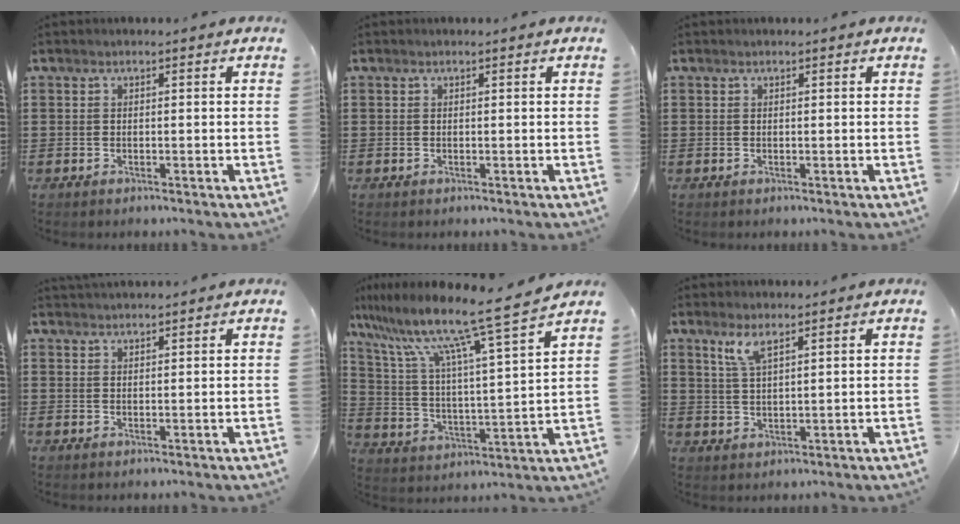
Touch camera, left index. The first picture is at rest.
{"total": 0.0}
{"total": 0.0}
{"total": 1.4, "force": [1.4, 0.0, 0.2], "torque": [-0.005, 0.001, 0.028]}
{"total": 11.2, "force": [9.1, -0.5, 6.6], "torque": [-0.165, -0.067, 0.142]}
{"total": 4.1, "force": [2.8, 0.9, 2.9], "torque": [-0.065, 0.003, 0.049]}